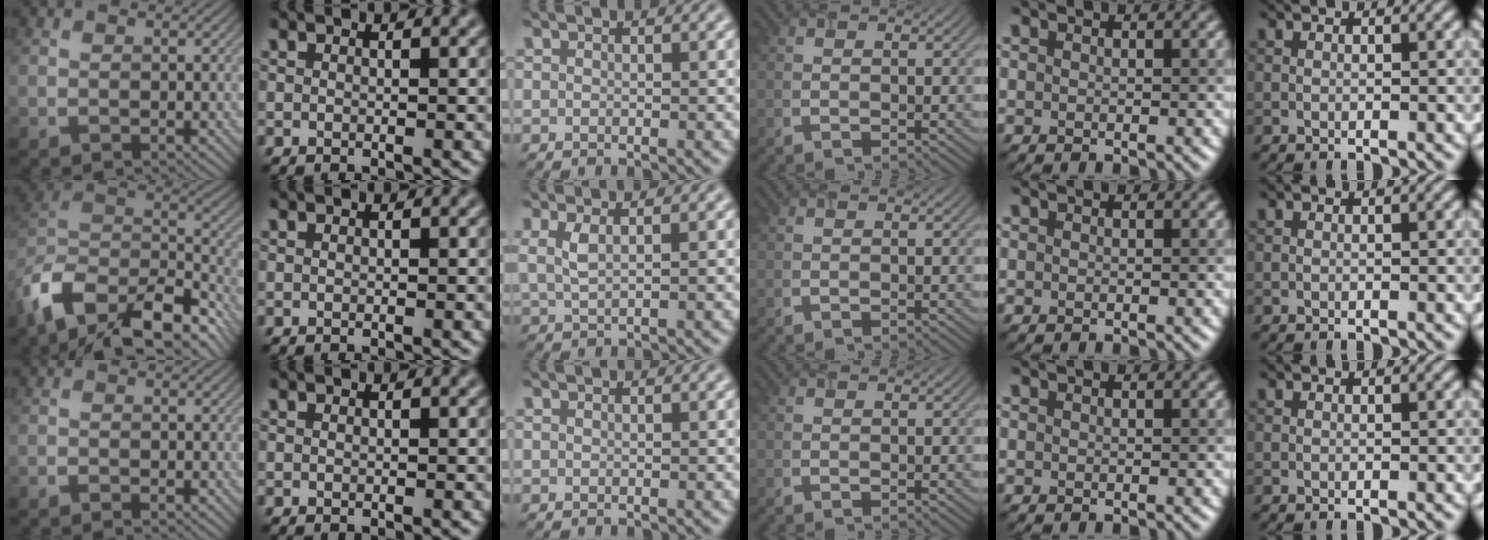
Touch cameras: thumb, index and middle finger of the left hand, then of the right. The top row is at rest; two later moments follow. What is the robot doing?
{"motion": "lift_and_place", "object": "timer"}